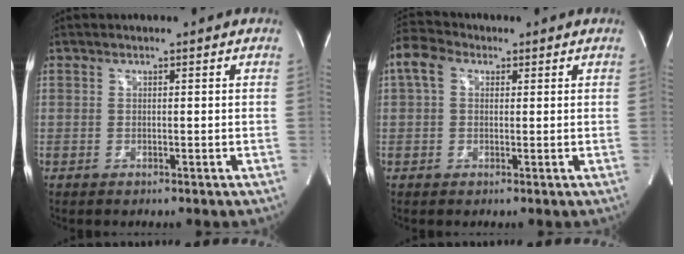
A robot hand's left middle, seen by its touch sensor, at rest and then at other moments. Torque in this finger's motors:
{"motor_torque": [0.40, -0.36, 0.45, 0.08]}